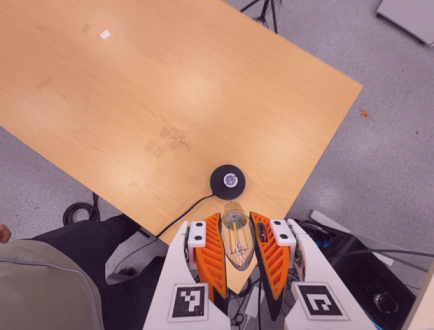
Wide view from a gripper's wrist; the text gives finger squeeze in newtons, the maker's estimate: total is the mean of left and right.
{"total": 21.7, "left": 24.5, "right": 19.0}